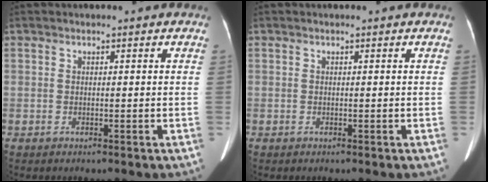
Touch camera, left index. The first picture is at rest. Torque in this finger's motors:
{"motor_torque": [0.19, -0.05, 0.04, 0.00]}